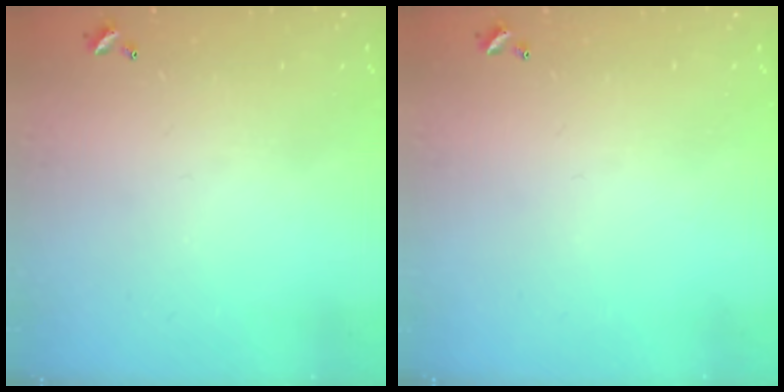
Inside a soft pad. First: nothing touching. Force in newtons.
{"total": 0.0}